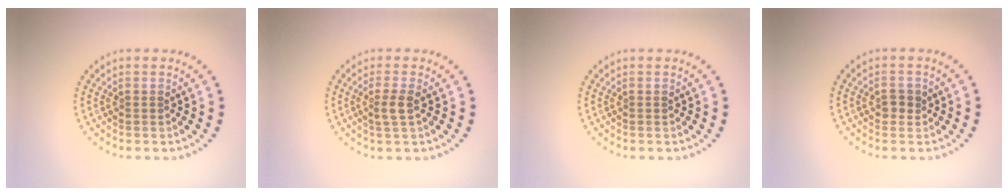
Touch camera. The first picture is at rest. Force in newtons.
{"total": 1.7, "press": 1.4, "slide": 0.9}
{"total": 0.0}
{"total": 1.3, "press": 1.3, "slide": 0.4}